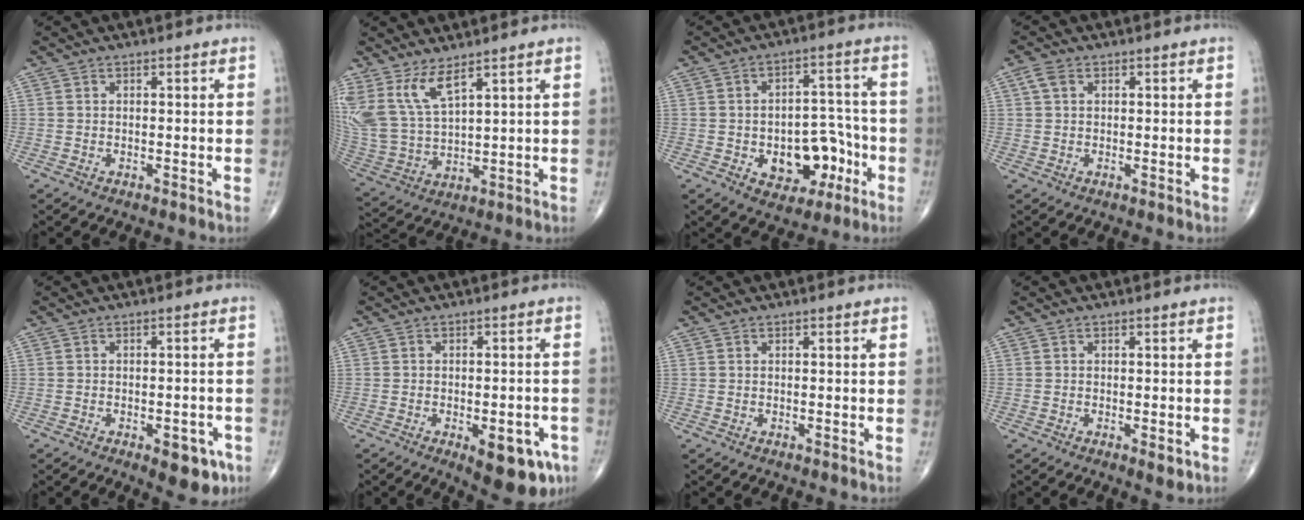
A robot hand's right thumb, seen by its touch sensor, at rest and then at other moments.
{"total": 11.2, "force": [6.9, 4.0, 7.9], "torque": [-0.171, -0.037, 0.161]}
{"total": 11.9, "force": [-3.6, 7.8, 8.2], "torque": [-0.069, 0.042, -0.043]}
{"total": 2.5, "force": [0.8, 1.7, 1.6], "torque": [-0.032, 0.009, 0.016]}
{"total": 6.4, "force": [-3.1, 3.0, 4.7], "torque": [-0.038, 0.012, -0.033]}
{"total": 10.5, "force": [-4.7, 4.5, 8.3], "torque": [-0.082, 0.011, -0.051]}
{"total": 0.0}
{"total": 2.1, "force": [-0.7, 0.8, 1.7], "torque": [-0.022, -0.003, -0.009]}